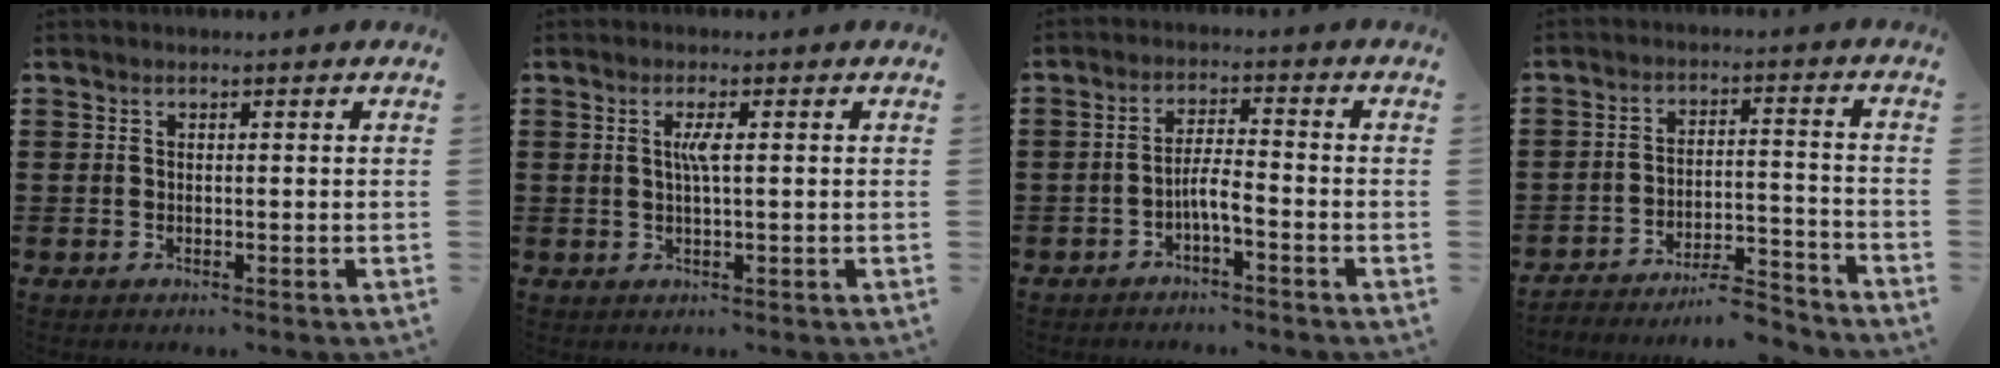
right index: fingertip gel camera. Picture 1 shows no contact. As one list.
[{"total": 2.6, "force": [0.5, 0.2, 2.6], "torque": [-0.052, -0.001, 0.005]}, {"total": 3.6, "force": [-2.0, 0.5, 2.9], "torque": [-0.060, 0.002, -0.041]}, {"total": 6.5, "force": [-6.3, 0.8, 1.4], "torque": [-0.017, 0.014, -0.121]}]